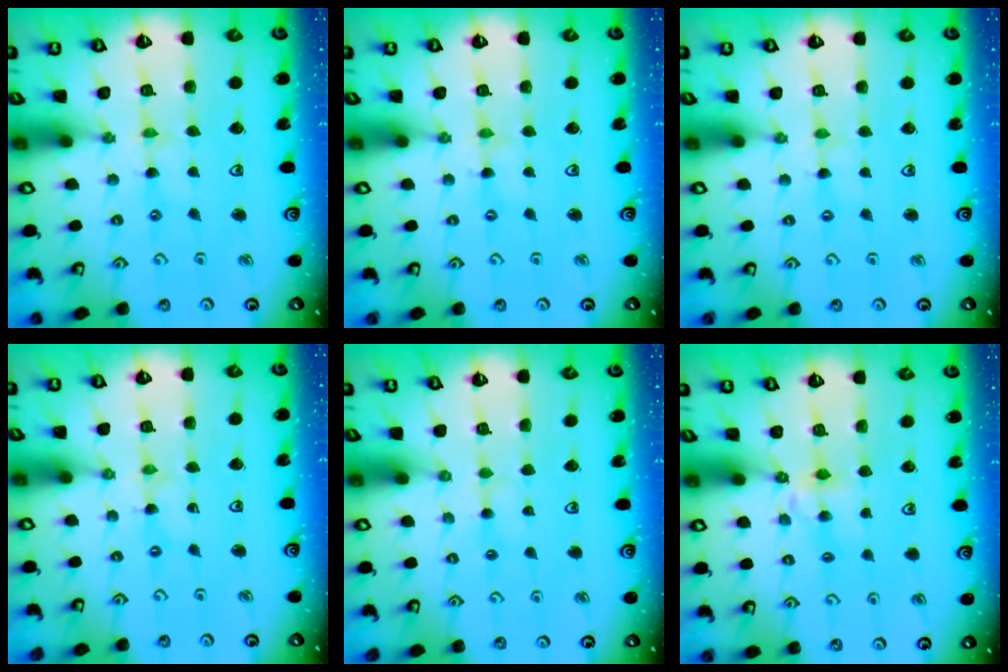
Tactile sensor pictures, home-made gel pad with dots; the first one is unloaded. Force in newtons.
{"total": 0.0}
{"total": 0.7, "press": 0.7, "slide": 0.1}
{"total": 0.0}
{"total": 2.8, "press": 2.8, "slide": 0.3}
{"total": 4.3, "press": 4.3, "slide": 0.4}